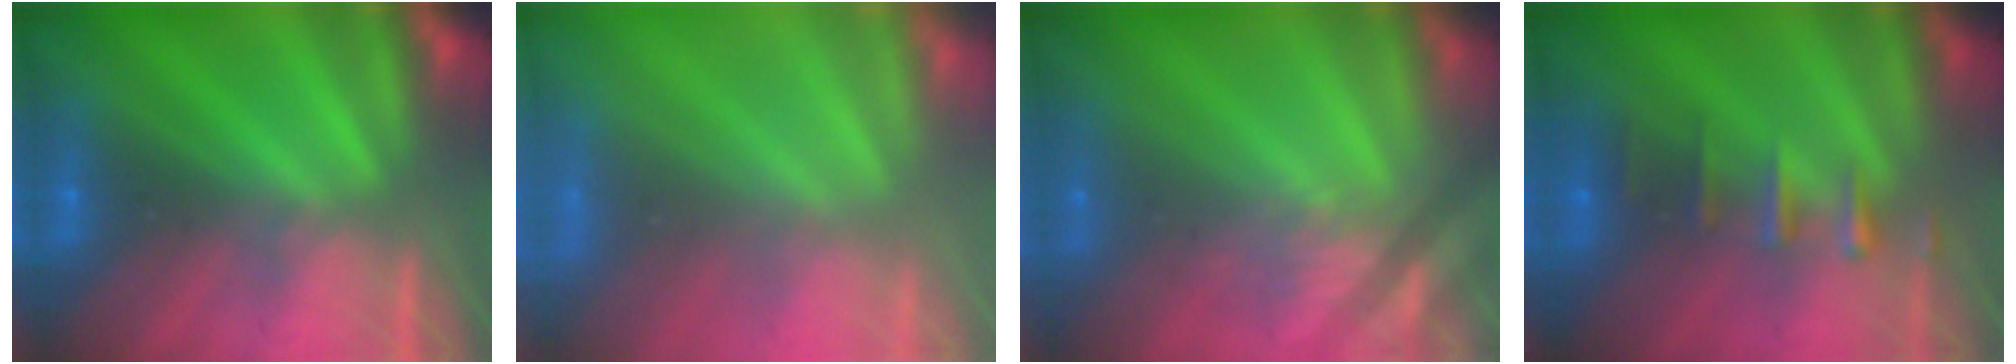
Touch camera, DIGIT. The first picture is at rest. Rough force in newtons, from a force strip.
{"total": 7.7}
{"total": 2.4}
{"total": 2.4}